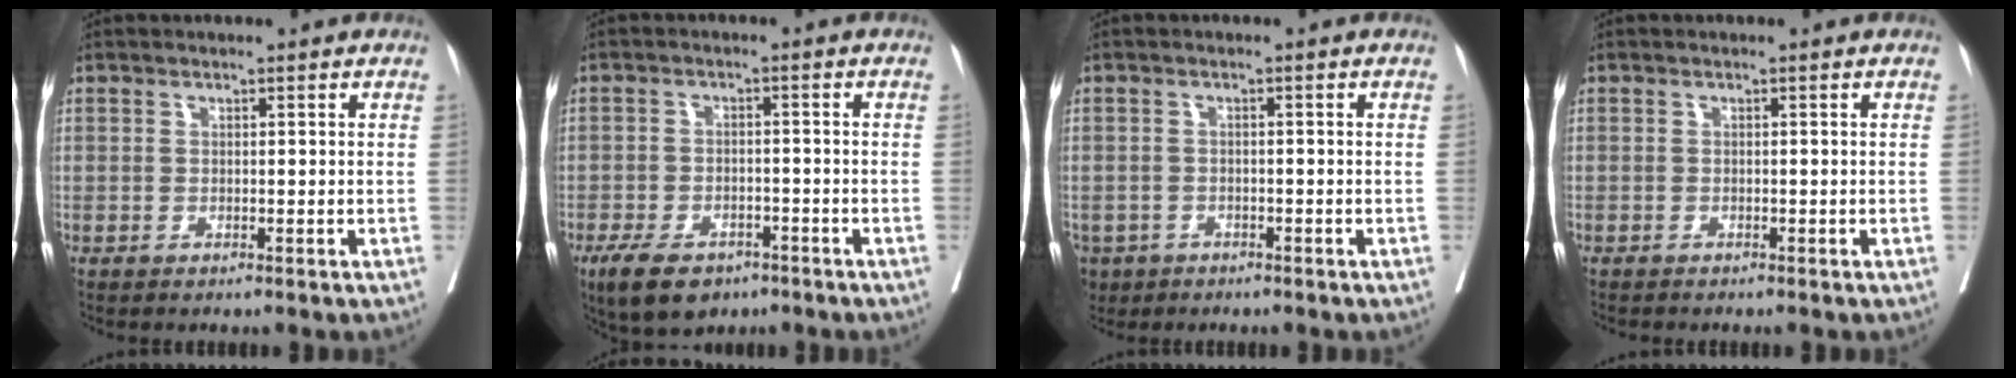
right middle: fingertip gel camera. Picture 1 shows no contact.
{"total": 8.3, "force": [-5.6, 4.3, 4.4], "torque": [-0.077, -0.003, -0.088]}
{"total": 4.5, "force": [-2.9, 3.3, 0.9], "torque": [-0.017, 0.003, -0.046]}
{"total": 1.2, "force": [-1.1, 0.2, 0.4], "torque": [-0.009, -0.002, -0.016]}